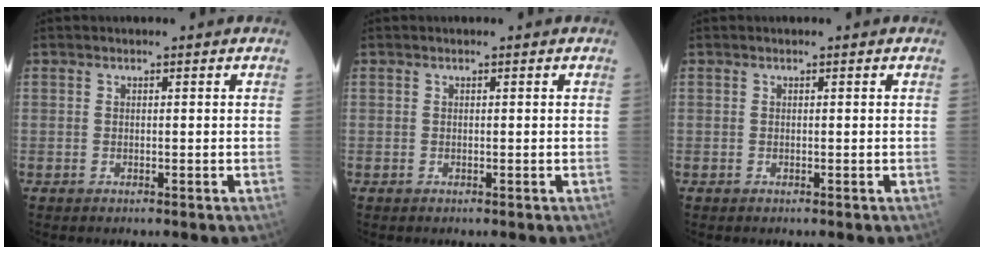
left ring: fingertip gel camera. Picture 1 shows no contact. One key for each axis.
{"total": 0.0}
{"total": 0.0}